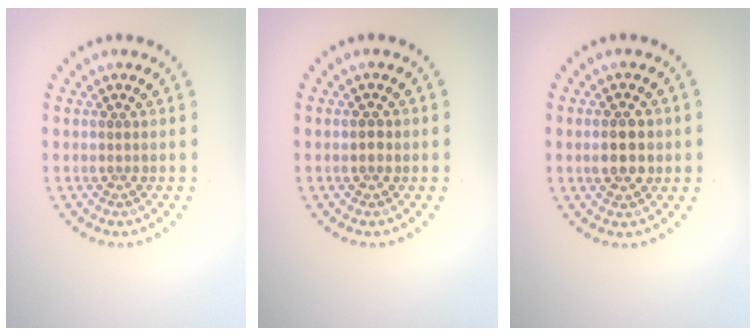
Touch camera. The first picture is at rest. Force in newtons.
{"total": 0.9, "press": 0.9, "slide": 0.2}
{"total": 2.9, "press": 2.9, "slide": 0.2}